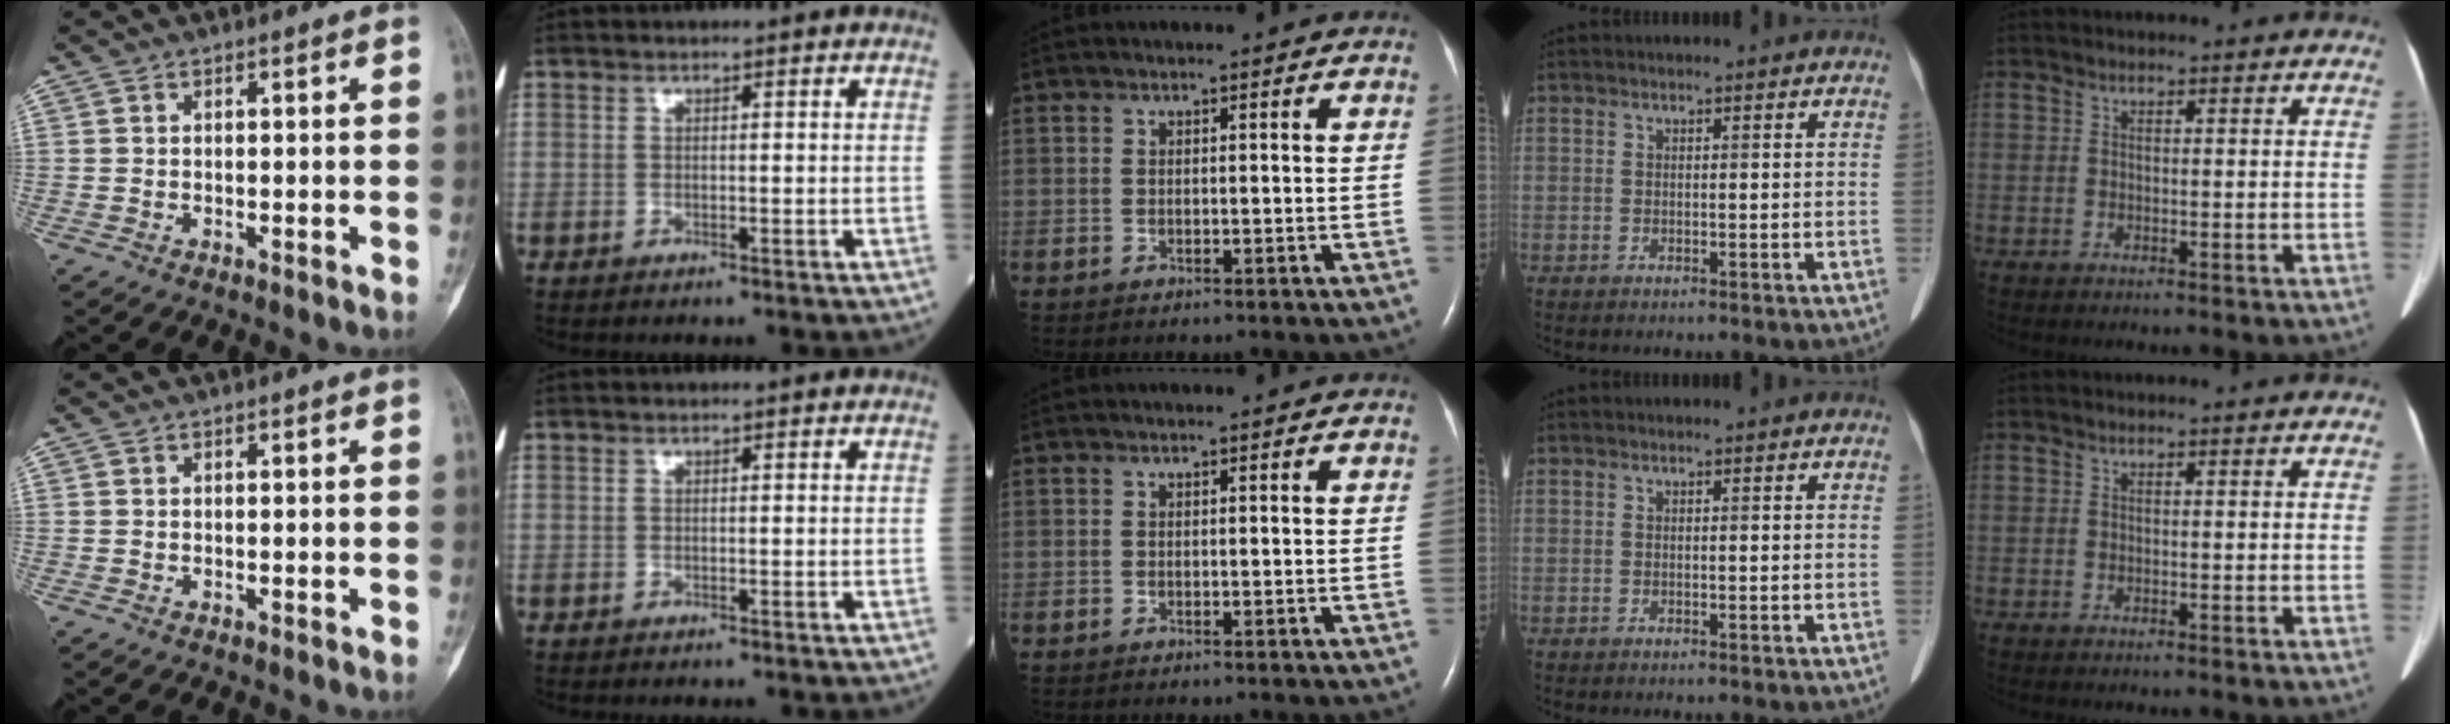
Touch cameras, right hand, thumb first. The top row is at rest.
{}